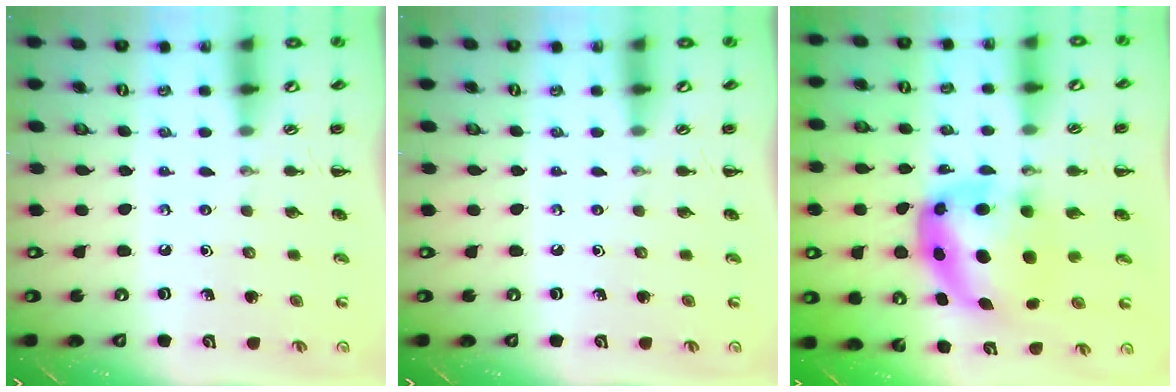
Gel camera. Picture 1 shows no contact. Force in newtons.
{"total": 0.0}
{"total": 7.9, "press": 7.7, "slide": 1.8}